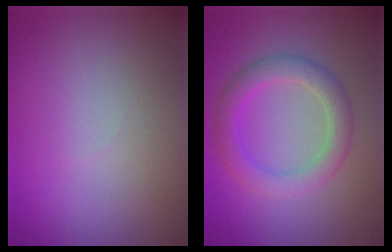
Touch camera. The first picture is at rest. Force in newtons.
{"total": 3.6, "press": 3.6, "slide": 0.1}